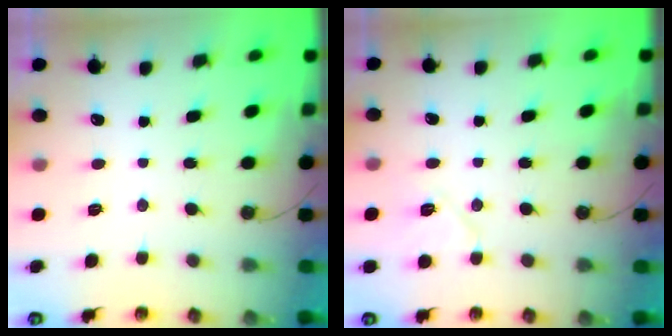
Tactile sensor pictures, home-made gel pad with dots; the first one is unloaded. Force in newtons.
{"total": 7.0, "press": 7.0, "slide": 0.8}